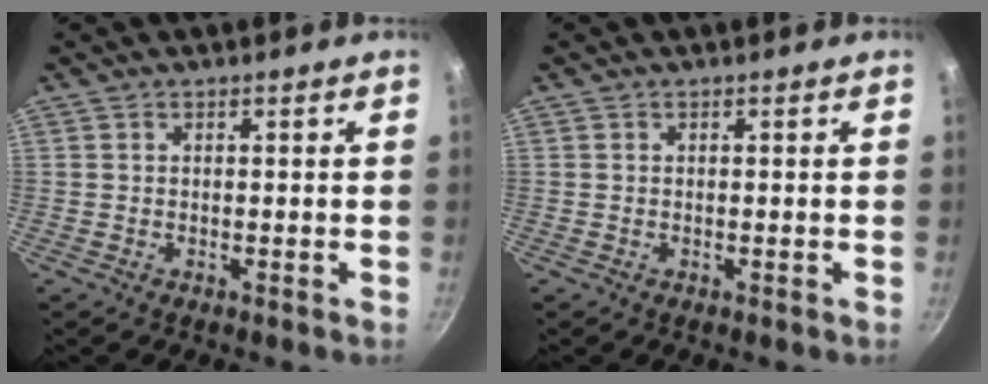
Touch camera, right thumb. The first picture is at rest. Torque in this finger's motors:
{"motor_torque": [0.01, 0.00, 0.14, 0.13, 0.01]}